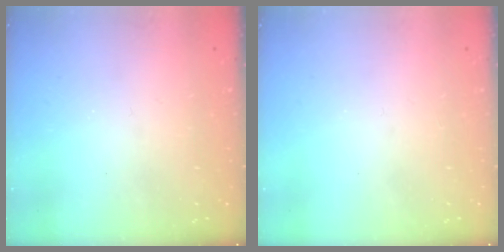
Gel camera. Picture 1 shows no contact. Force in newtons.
{"total": 0.0}